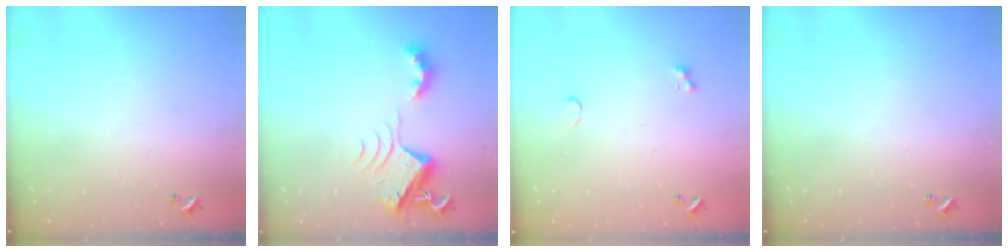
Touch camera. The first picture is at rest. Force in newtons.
{"total": 7.2, "press": 7.1, "slide": 0.9}
{"total": 0.6, "press": 0.4, "slide": 0.4}
{"total": 0.0}